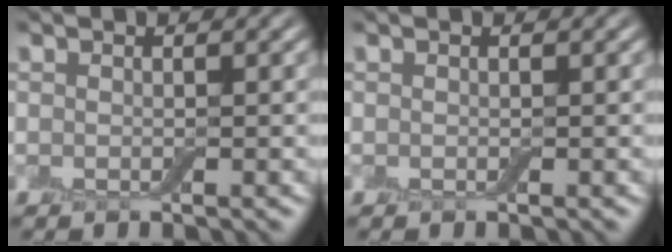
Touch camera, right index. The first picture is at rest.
{"total": 0.0}